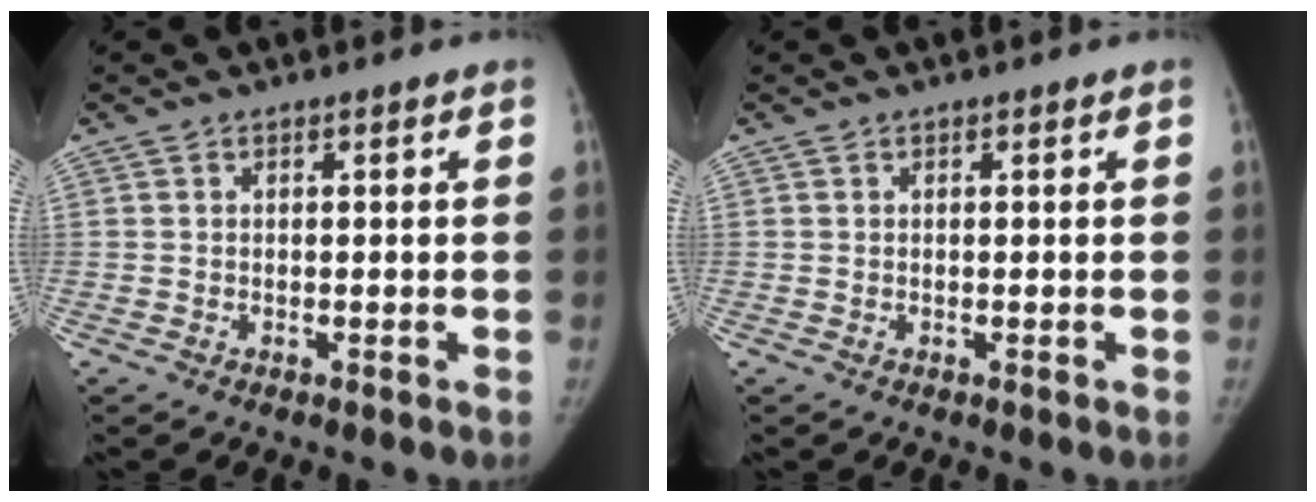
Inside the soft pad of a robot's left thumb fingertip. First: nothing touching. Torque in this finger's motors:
{"motor_torque": [0.00, 0.00, 0.12, 0.08, 0.00]}